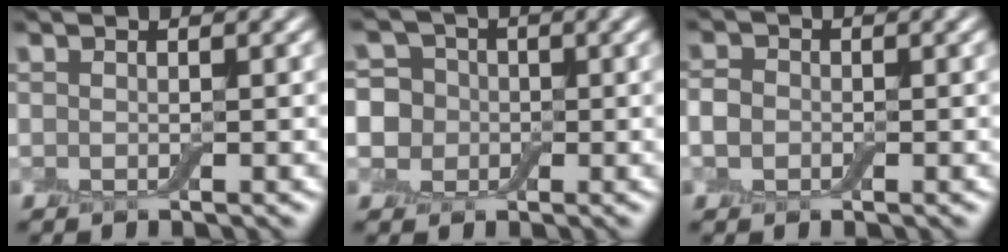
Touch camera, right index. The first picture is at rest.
{"total": 6.6, "force": [0.2, 6.1, 2.5], "torque": [-0.038, 0.036, -0.032]}
{"total": 1.8, "force": [-0.5, 1.5, 0.8], "torque": [-0.016, -0.001, -0.019]}